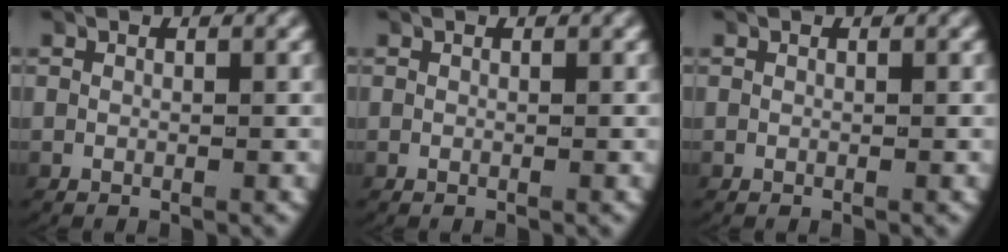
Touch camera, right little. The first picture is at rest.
{"total": 0.0}
{"total": 0.0}